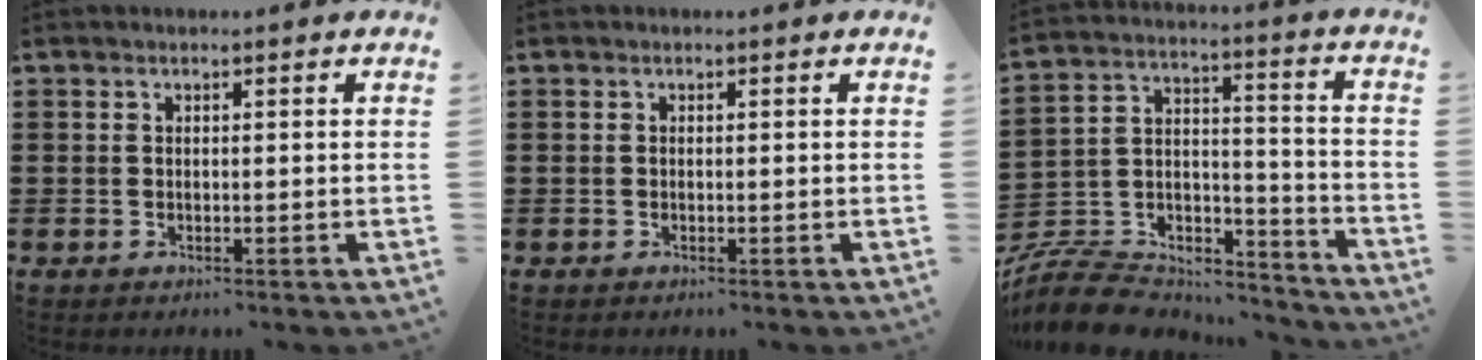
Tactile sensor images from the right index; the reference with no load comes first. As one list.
[{"total": 0.0}, {"total": 9.7, "force": [-8.7, 3.5, 2.4], "torque": [-0.057, 0.015, -0.170]}]